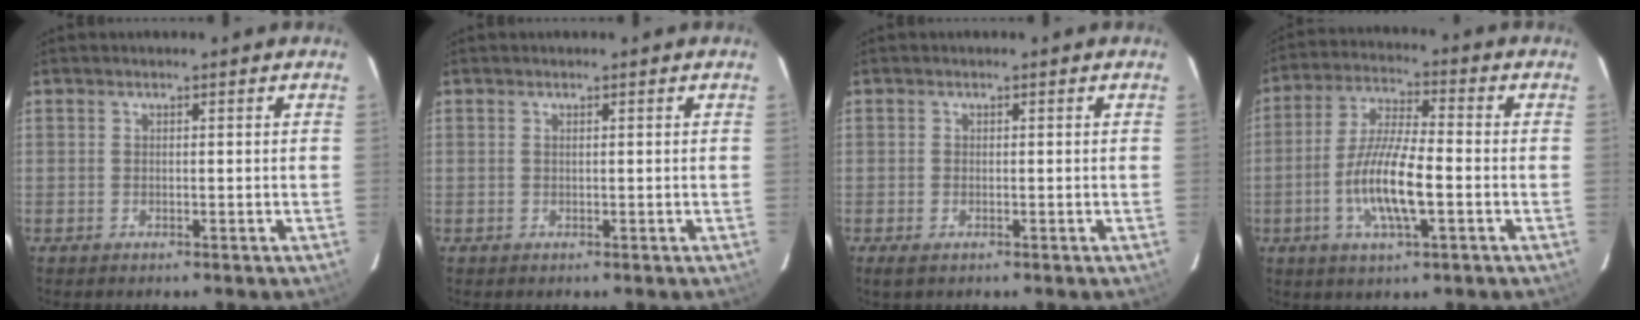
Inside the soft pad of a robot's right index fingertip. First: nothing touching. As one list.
[{"total": 0.0}, {"total": 1.4, "force": [-0.7, 0.7, 0.9], "torque": [-0.020, -0.005, -0.013]}, {"total": 11.3, "force": [-3.2, 2.5, 10.6], "torque": [-0.212, -0.001, -0.062]}]